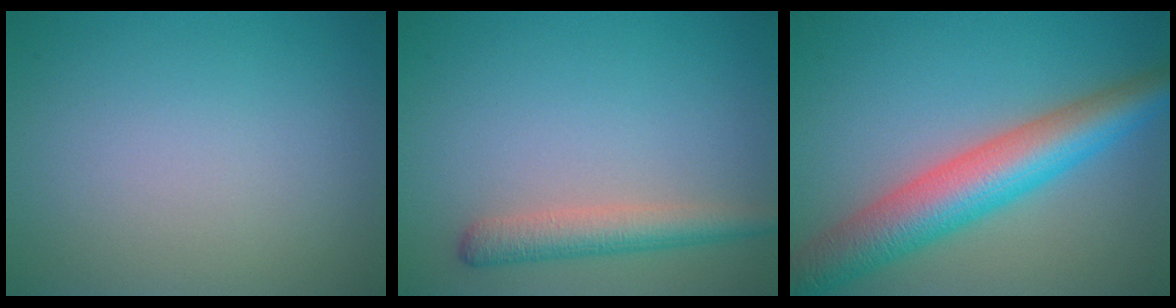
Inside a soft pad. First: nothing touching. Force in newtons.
{"total": 3.3, "press": 3.3, "slide": 0.1}
{"total": 8.3, "press": 8.3, "slide": 0.3}